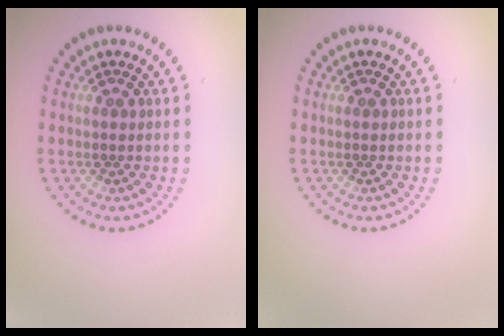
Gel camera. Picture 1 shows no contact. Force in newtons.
{"total": 0.0}